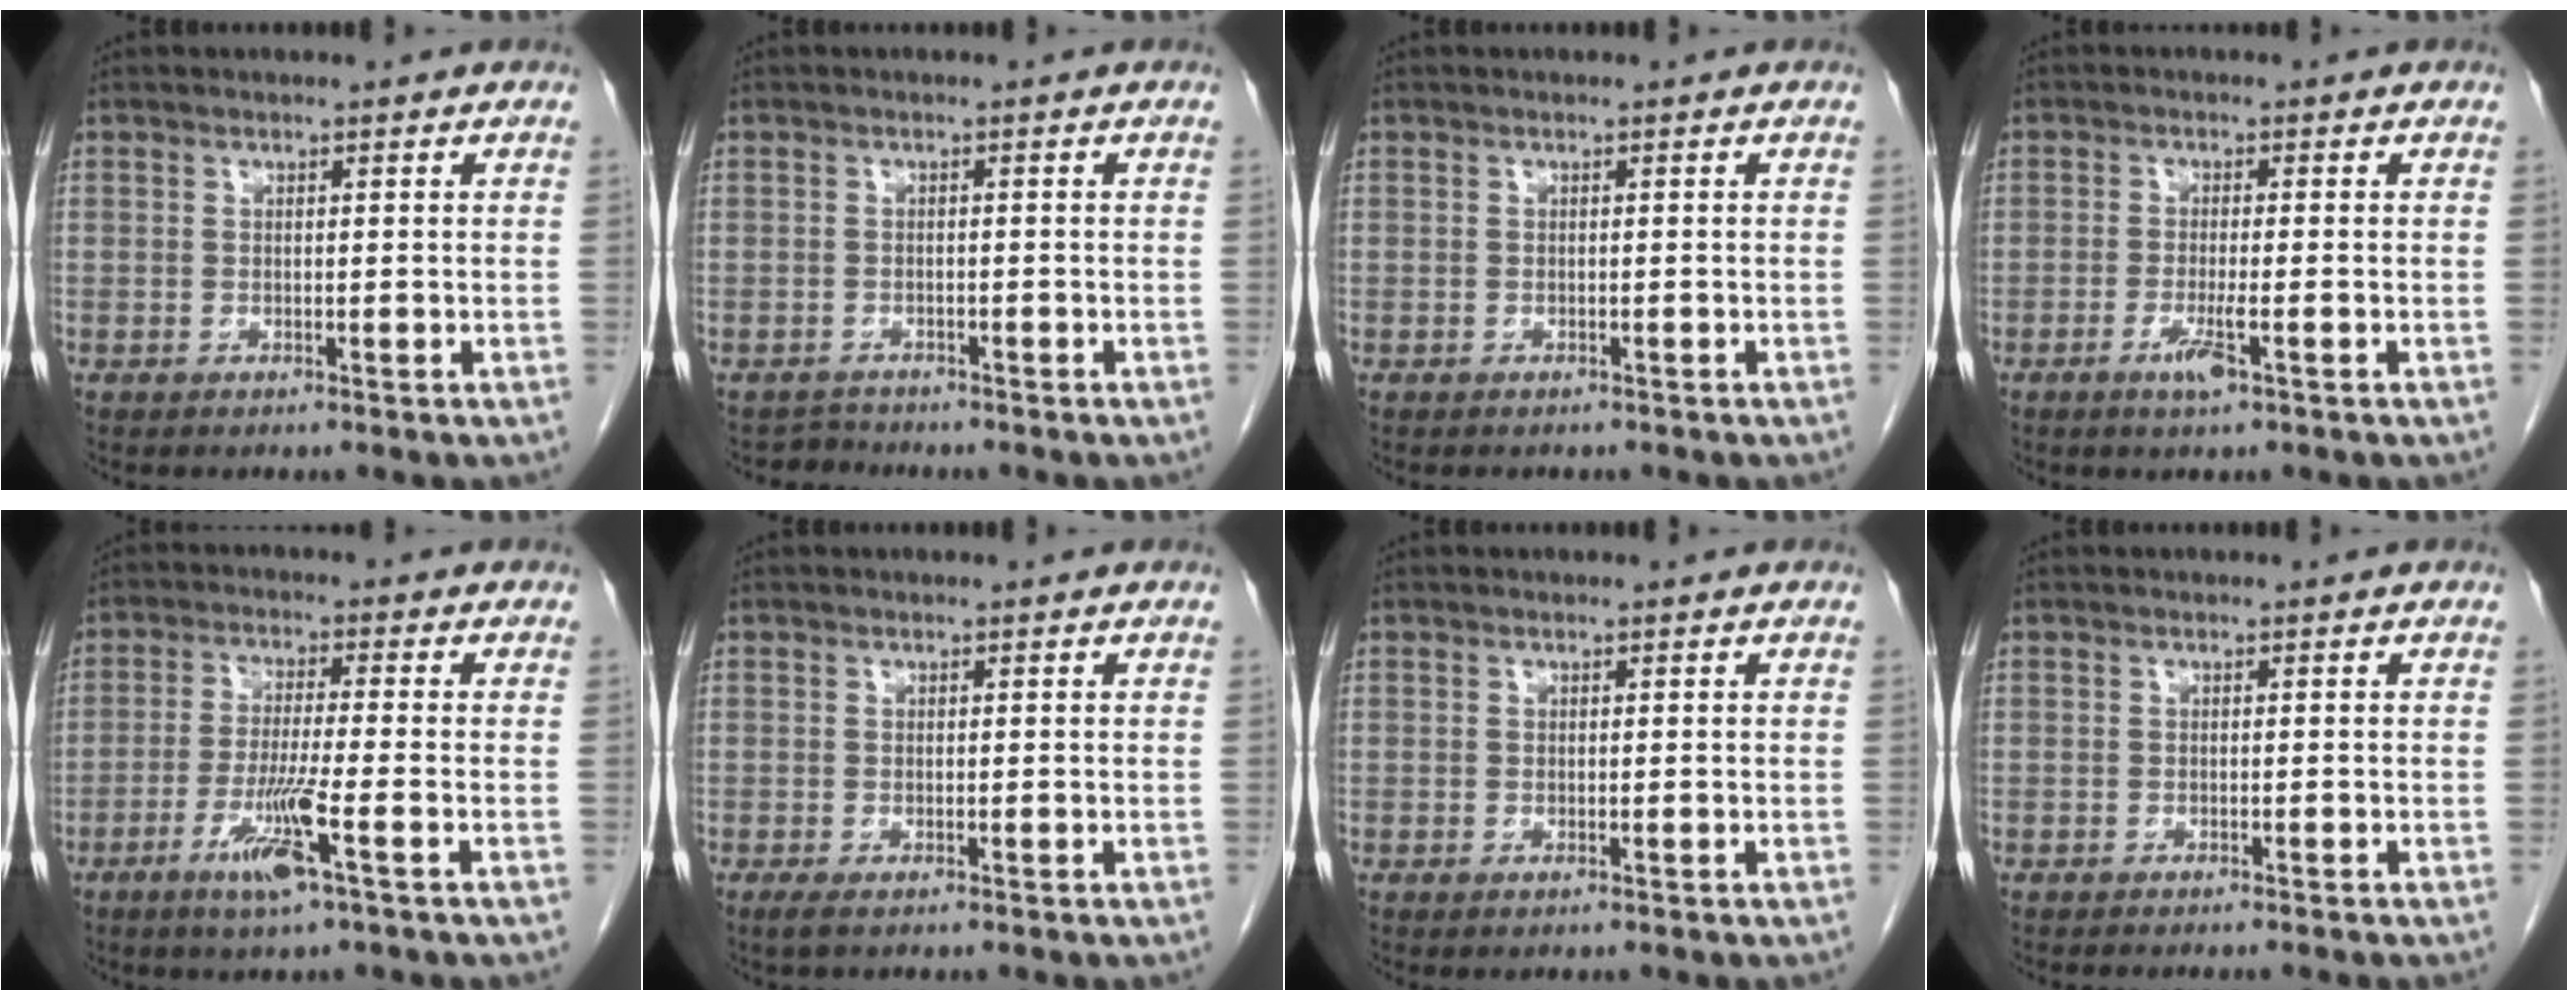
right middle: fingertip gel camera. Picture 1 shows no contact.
{"total": 1.5, "force": [-1.3, 0.2, -0.8], "torque": [0.012, -0.007, -0.021]}
{"total": 1.5, "force": [-1.3, 0.7, 0.3], "torque": [-0.009, -0.001, -0.014]}
{"total": 3.1, "force": [-1.5, 0.0, 2.7], "torque": [-0.054, -0.007, -0.030]}
{"total": 7.1, "force": [-3.3, -0.6, 6.3], "torque": [-0.123, -0.017, -0.064]}
{"total": 0.8, "force": [-0.4, 0.1, 0.7], "torque": [-0.016, -0.003, -0.005]}
{"total": 0.0}
{"total": 2.5, "force": [-2.2, -0.1, 1.2], "torque": [-0.012, 0.001, -0.027]}